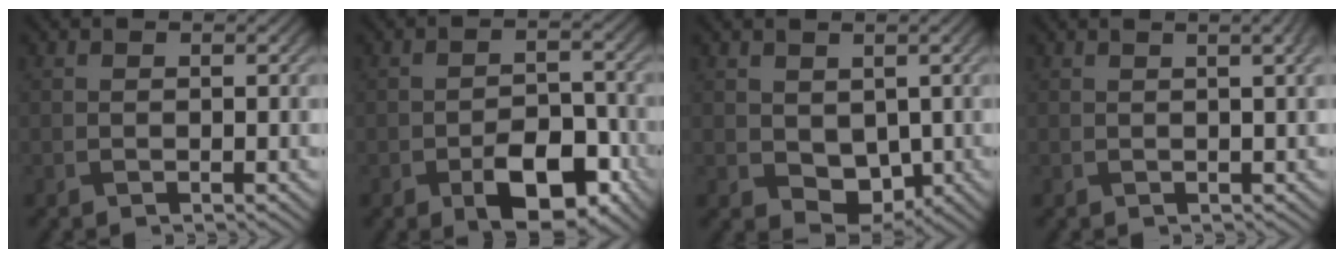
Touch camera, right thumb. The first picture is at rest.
{"total": 7.9, "force": [-3.9, 4.0, 5.5], "torque": [-0.082, -0.004, -0.059]}
{"total": 4.5, "force": [0.5, 3.3, 3.0], "torque": [-0.066, -0.015, 0.013]}
{"total": 3.8, "force": [1.5, 1.1, 3.3], "torque": [-0.036, 0.014, 0.007]}